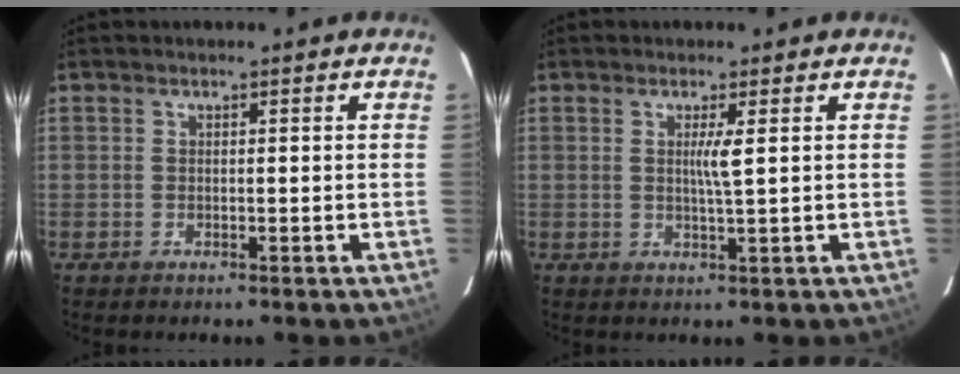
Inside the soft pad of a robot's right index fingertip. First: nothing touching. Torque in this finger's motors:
{"motor_torque": [0.16, 0.01, 0.05, 0.05]}